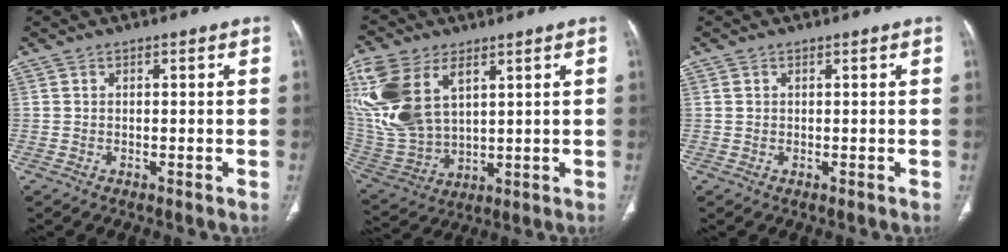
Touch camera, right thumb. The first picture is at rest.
{"total": 19.5, "force": [7.3, 11.6, 13.8], "torque": [-0.315, -0.020, 0.154]}
{"total": 0.6, "force": [0.1, 0.6, 0.3], "torque": [-0.003, 0.002, 0.003]}